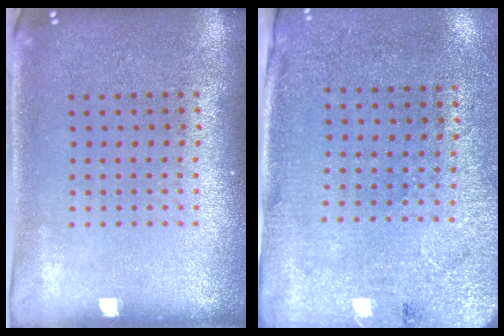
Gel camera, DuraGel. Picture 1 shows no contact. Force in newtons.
{"total": 2.7, "press": 2.3, "slide": 1.5}